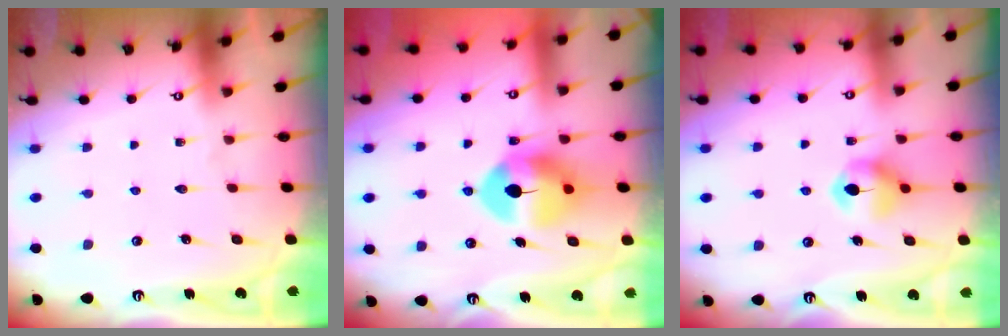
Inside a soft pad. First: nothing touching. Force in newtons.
{"total": 9.6, "press": 9.5, "slide": 1.4}
{"total": 6.9, "press": 6.8, "slide": 0.4}